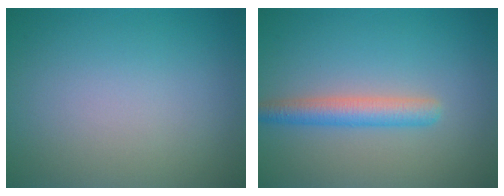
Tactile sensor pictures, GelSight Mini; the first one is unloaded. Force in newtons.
{"total": 3.0, "press": 3.0, "slide": 0.1}